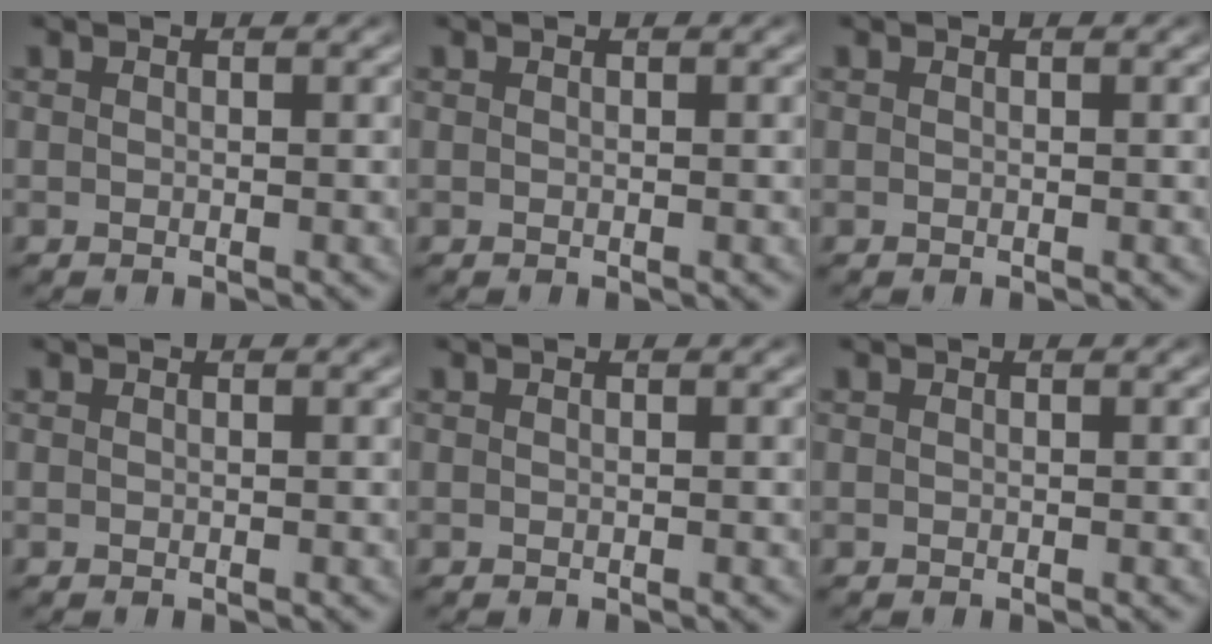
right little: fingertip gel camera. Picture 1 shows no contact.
{"total": 0.0}
{"total": 0.0}
{"total": 0.0}
{"total": 0.0}
{"total": 0.0}